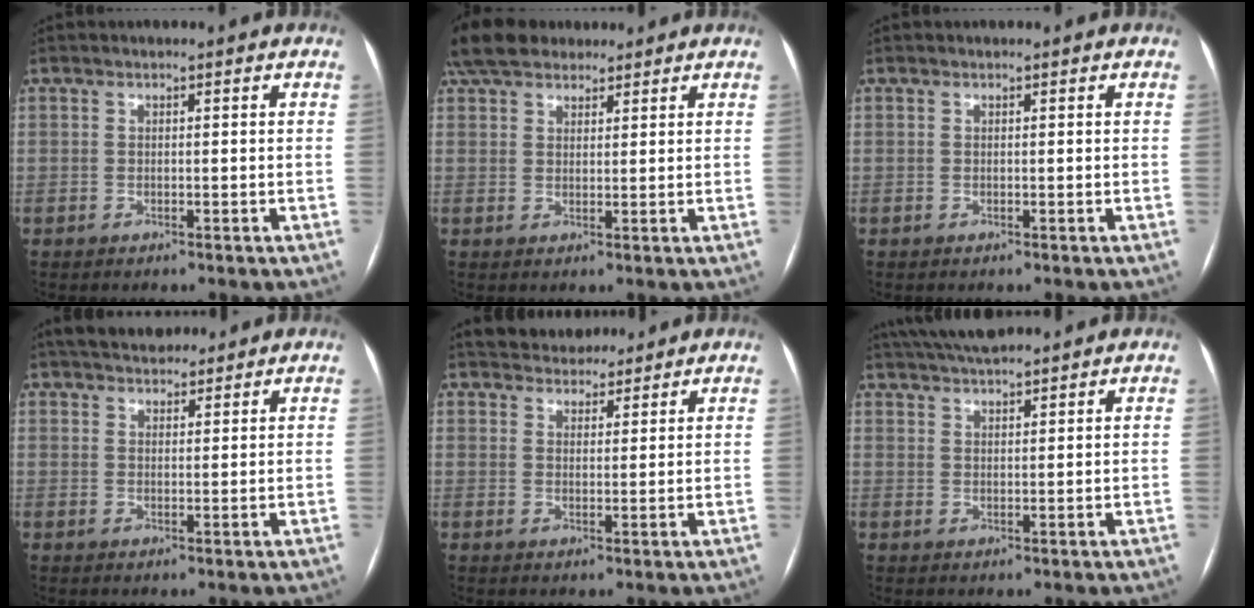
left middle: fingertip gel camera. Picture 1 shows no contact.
{"total": 10.1, "force": [8.1, 4.7, 3.8], "torque": [-0.069, 0.043, 0.146]}
{"total": 0.0}
{"total": 8.0, "force": [6.8, 3.1, 2.8], "torque": [-0.039, 0.025, 0.109]}
{"total": 6.9, "force": [6.2, 2.8, 1.0], "torque": [-0.007, 0.012, 0.092]}
{"total": 8.2, "force": [7.2, 1.4, 3.7], "torque": [-0.065, 0.031, 0.124]}